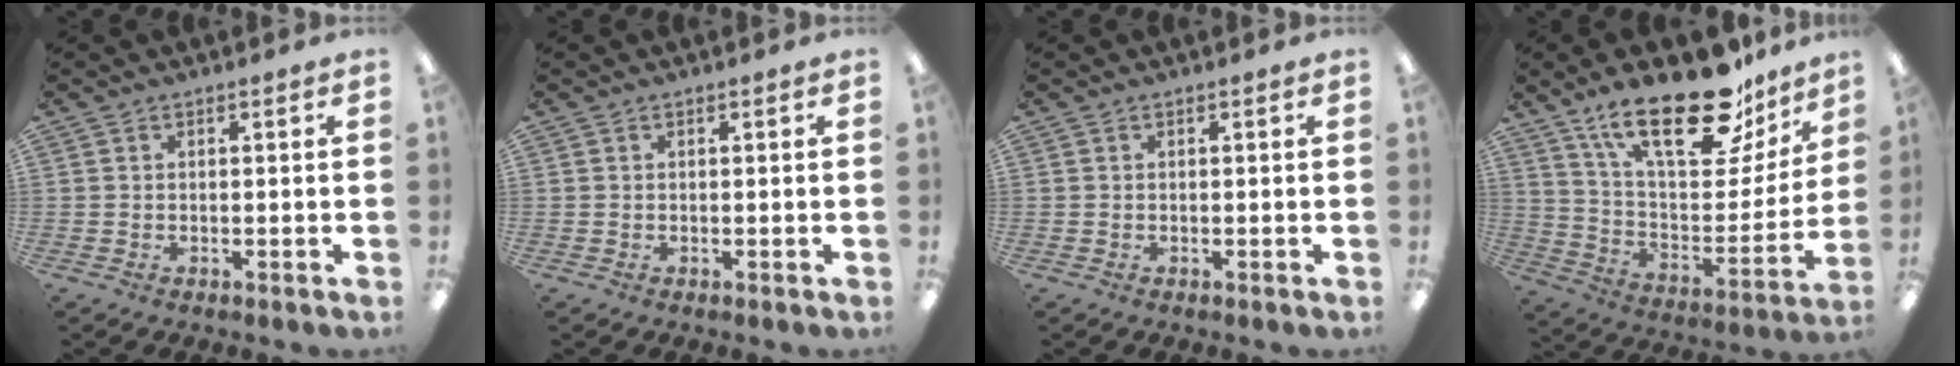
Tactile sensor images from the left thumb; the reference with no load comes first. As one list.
[{"total": 0.0}, {"total": 0.0}, {"total": 25.9, "force": [17.8, 10.0, 15.9], "torque": [-0.248, -0.108, 0.303]}]